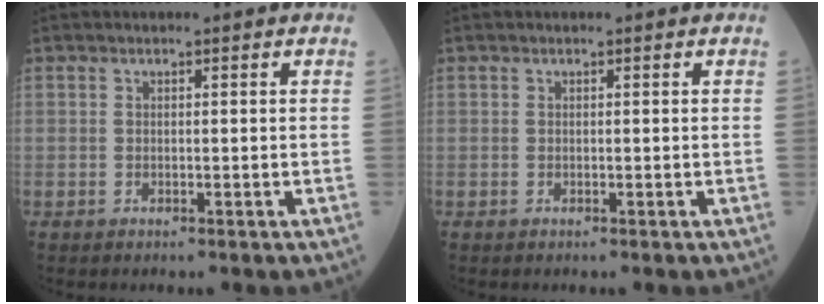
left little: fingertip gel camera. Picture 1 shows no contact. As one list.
[{"total": 0.0}]